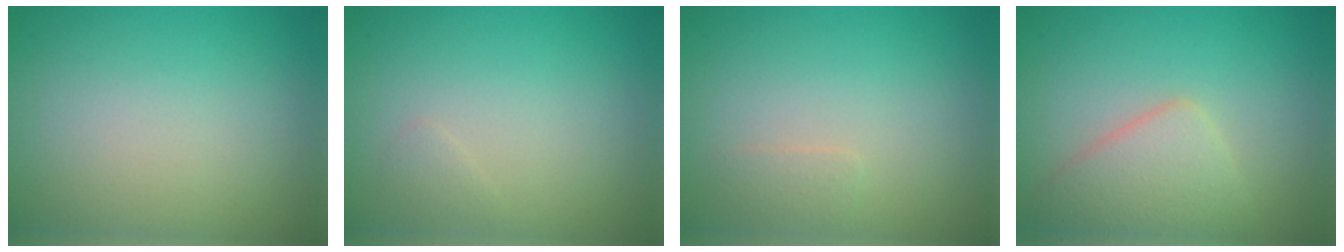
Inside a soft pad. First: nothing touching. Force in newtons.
{"total": 0.6, "press": 0.6, "slide": 0.0}
{"total": 0.8, "press": 0.8, "slide": 0.0}
{"total": 3.6, "press": 3.6, "slide": 0.2}